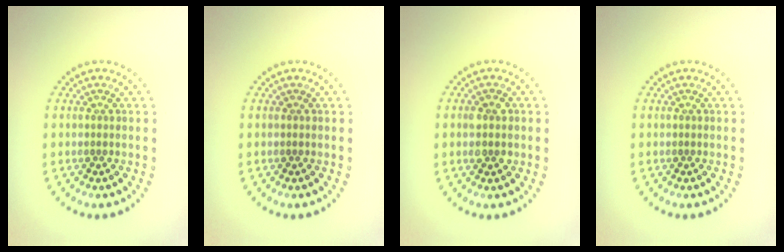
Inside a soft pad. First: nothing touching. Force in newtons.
{"total": 0.0}
{"total": 2.3, "press": 2.3, "slide": 0.2}
{"total": 0.0}